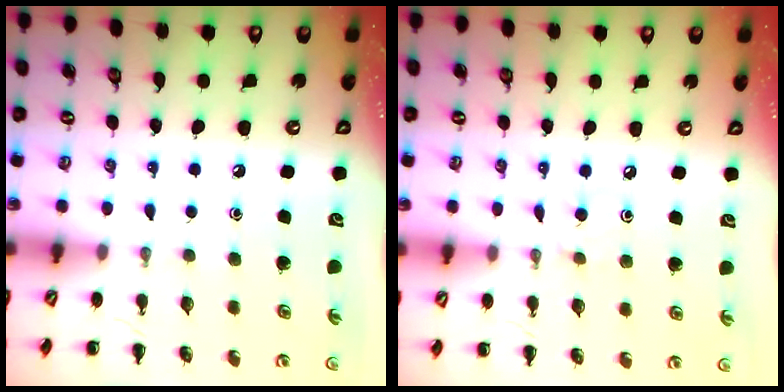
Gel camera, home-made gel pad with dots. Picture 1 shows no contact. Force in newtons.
{"total": 3.6, "press": 3.4, "slide": 1.3}